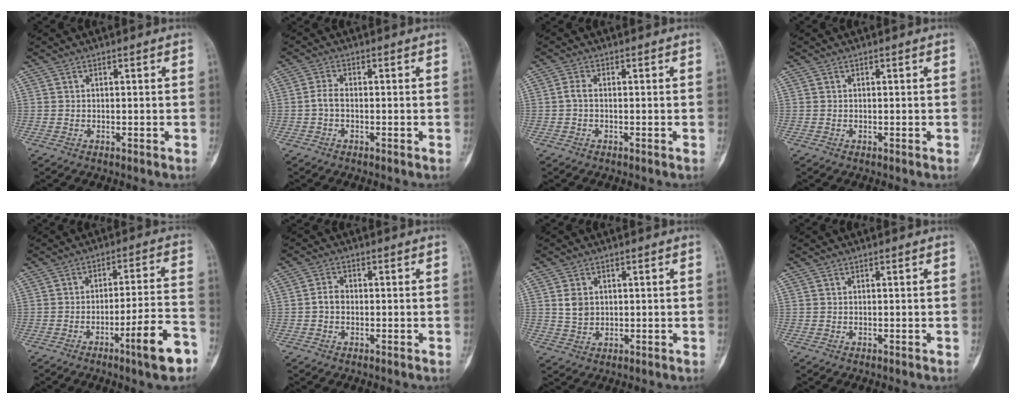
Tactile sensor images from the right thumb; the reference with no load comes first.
{"total": 2.2, "force": [-0.5, 1.1, 1.8], "torque": [-0.037, 0.004, -0.015]}
{"total": 1.4, "force": [-0.3, 0.6, 1.3], "torque": [-0.026, 0.001, -0.010]}
{"total": 0.0}
{"total": 10.9, "force": [-6.0, 1.1, 9.0], "torque": [-0.134, 0.031, -0.091]}
{"total": 2.4, "force": [-0.4, 1.8, 1.5], "torque": [-0.021, 0.009, -0.014]}
{"total": 3.6, "force": [0.9, 2.8, 2.1], "torque": [-0.026, -0.005, 0.021]}
{"total": 0.0}